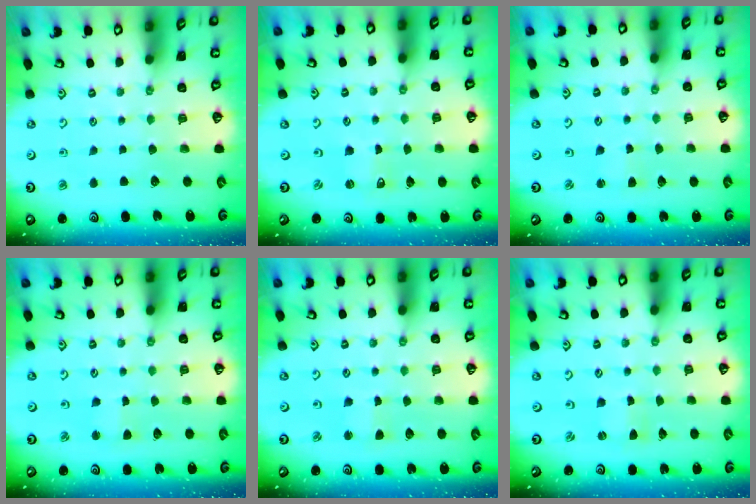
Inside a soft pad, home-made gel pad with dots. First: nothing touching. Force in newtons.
{"total": 0.0}
{"total": 1.7, "press": 1.6, "slide": 0.2}
{"total": 2.5, "press": 2.5, "slide": 0.2}
{"total": 1.9, "press": 1.9, "slide": 0.3}
{"total": 0.0}